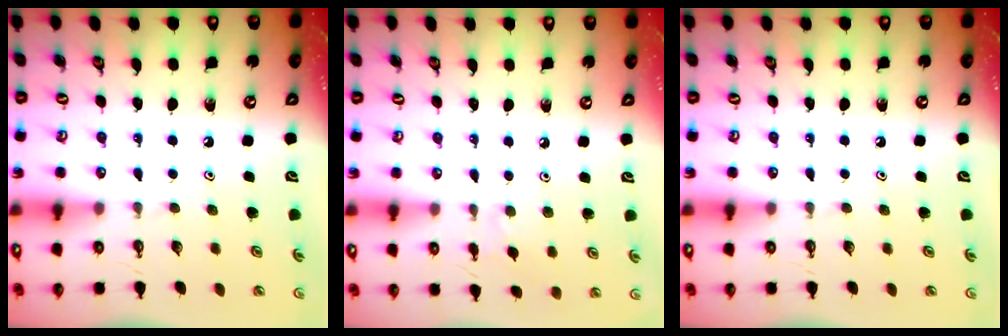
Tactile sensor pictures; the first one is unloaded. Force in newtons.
{"total": 2.6, "press": 2.6, "slide": 0.5}
{"total": 0.0}